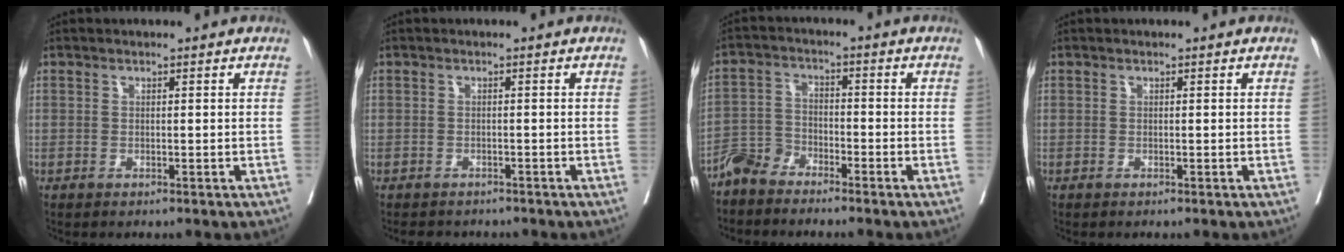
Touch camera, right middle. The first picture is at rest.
{"total": 4.3, "force": [-3.8, 1.6, 1.0], "torque": [-0.008, -0.002, -0.050]}
{"total": 4.2, "force": [-4.0, 1.2, 0.5], "torque": [-0.012, -0.005, -0.085]}
{"total": 0.0}